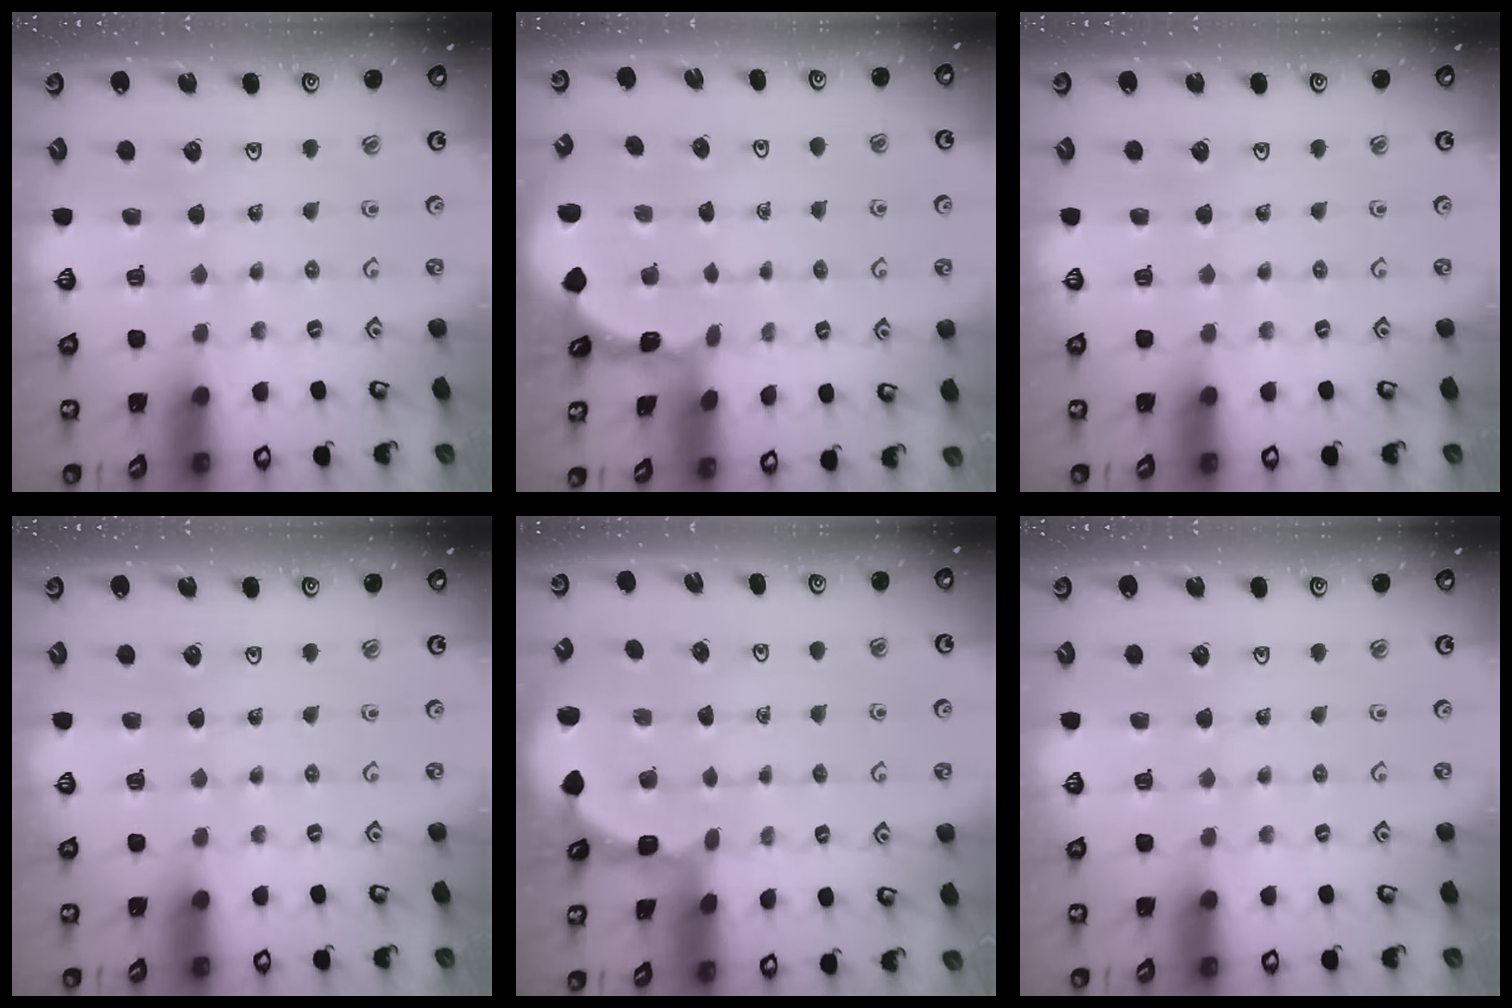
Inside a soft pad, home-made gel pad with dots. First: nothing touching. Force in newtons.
{"total": 1.2, "press": 1.2, "slide": 0.2}
{"total": 0.0}
{"total": 0.0}
{"total": 1.6, "press": 1.6, "slide": 0.2}
{"total": 0.0}